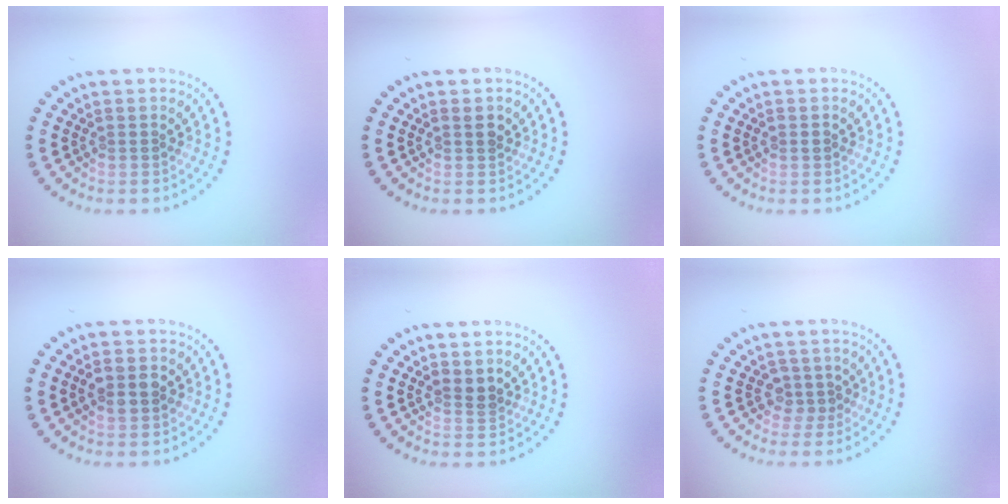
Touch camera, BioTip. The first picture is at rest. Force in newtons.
{"total": 1.3, "press": 1.2, "slide": 0.6}
{"total": 0.9, "press": 0.8, "slide": 0.2}
{"total": 2.9, "press": 2.9, "slide": 0.1}
{"total": 1.7, "press": 1.5, "slide": 0.7}
{"total": 1.7, "press": 1.4, "slide": 1.1}